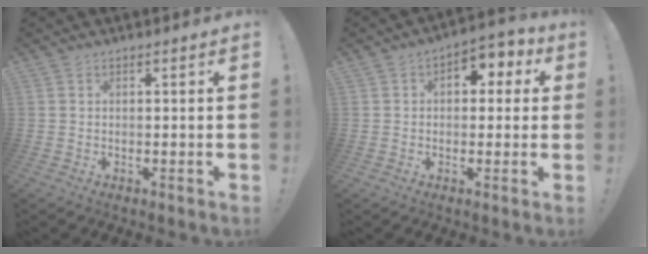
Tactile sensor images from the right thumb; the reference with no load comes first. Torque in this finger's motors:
{"motor_torque": [0.76, 1.53, 0.30, 0.05, 0.00]}